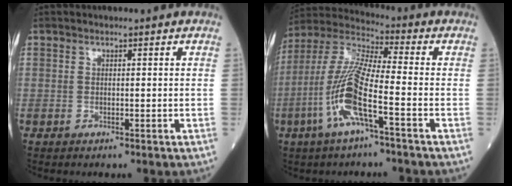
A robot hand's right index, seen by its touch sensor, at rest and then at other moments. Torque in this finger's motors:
{"motor_torque": [1.80, -0.34, 0.87, 0.21]}